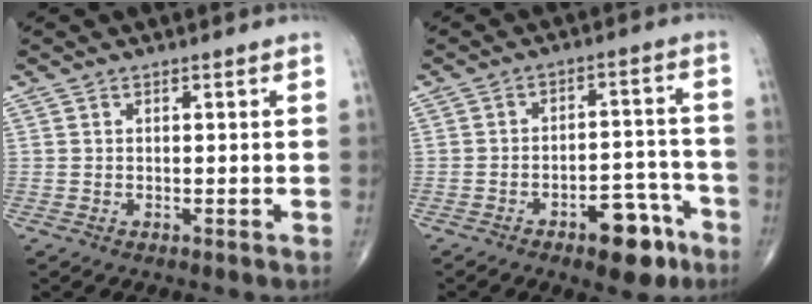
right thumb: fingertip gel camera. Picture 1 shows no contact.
{"total": 9.9, "force": [-5.7, 4.7, 6.5], "torque": [-0.062, 0.046, -0.078]}